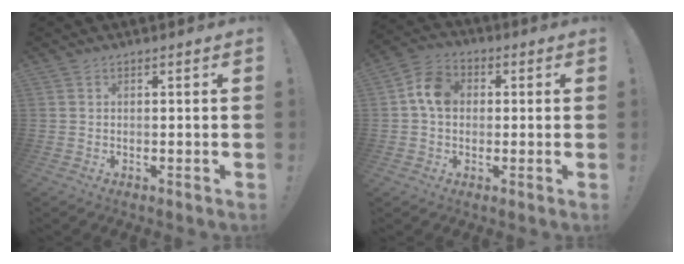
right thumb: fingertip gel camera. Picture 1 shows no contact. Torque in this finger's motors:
{"motor_torque": [0.95, 1.23, 0.50, -0.04, 0.01]}